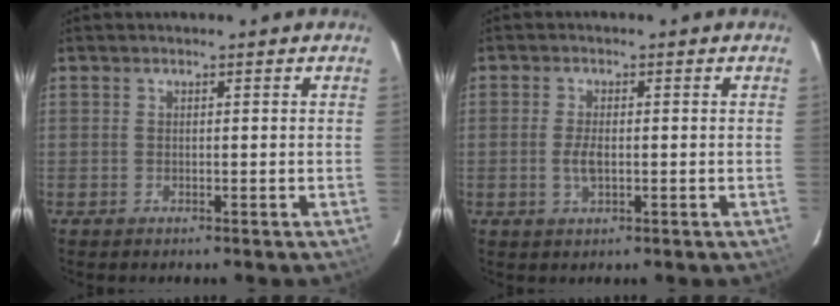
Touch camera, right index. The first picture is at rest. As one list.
[{"total": 3.2, "force": [-0.6, 1.4, 2.8], "torque": [-0.058, -0.003, -0.010]}]